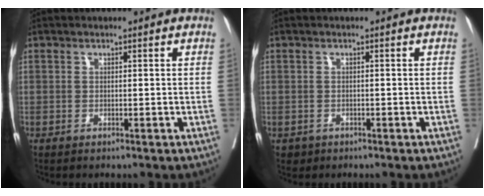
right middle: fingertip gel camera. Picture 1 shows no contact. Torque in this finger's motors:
{"motor_torque": [0.15, -0.11, 0.03, 0.01]}